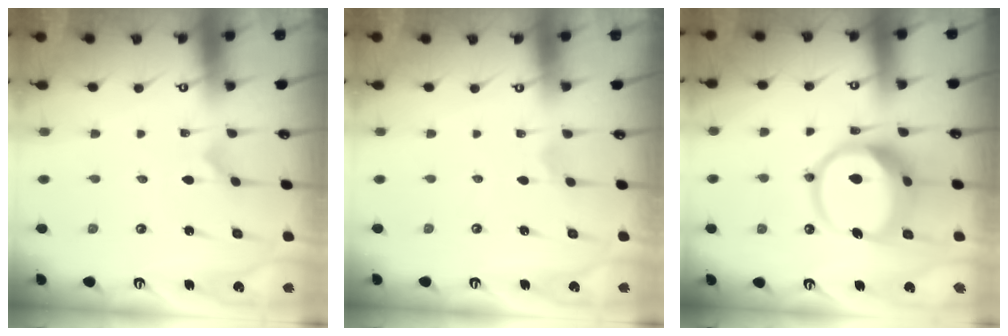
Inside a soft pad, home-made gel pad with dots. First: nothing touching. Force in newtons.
{"total": 1.0, "press": 1.0, "slide": 0.3}
{"total": 15.2, "press": 15.1, "slide": 1.8}